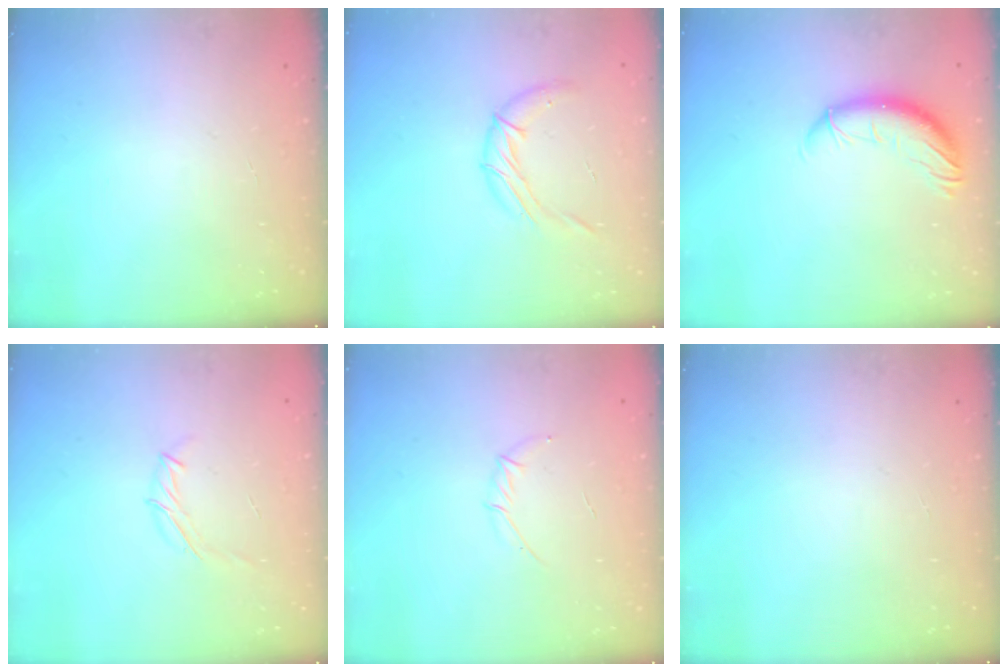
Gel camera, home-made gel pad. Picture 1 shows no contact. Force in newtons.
{"total": 9.5, "press": 9.5, "slide": 0.7}
{"total": 10.5, "press": 10.4, "slide": 1.7}
{"total": 6.0, "press": 5.9, "slide": 1.1}
{"total": 4.1, "press": 3.9, "slide": 1.0}
{"total": 0.0}